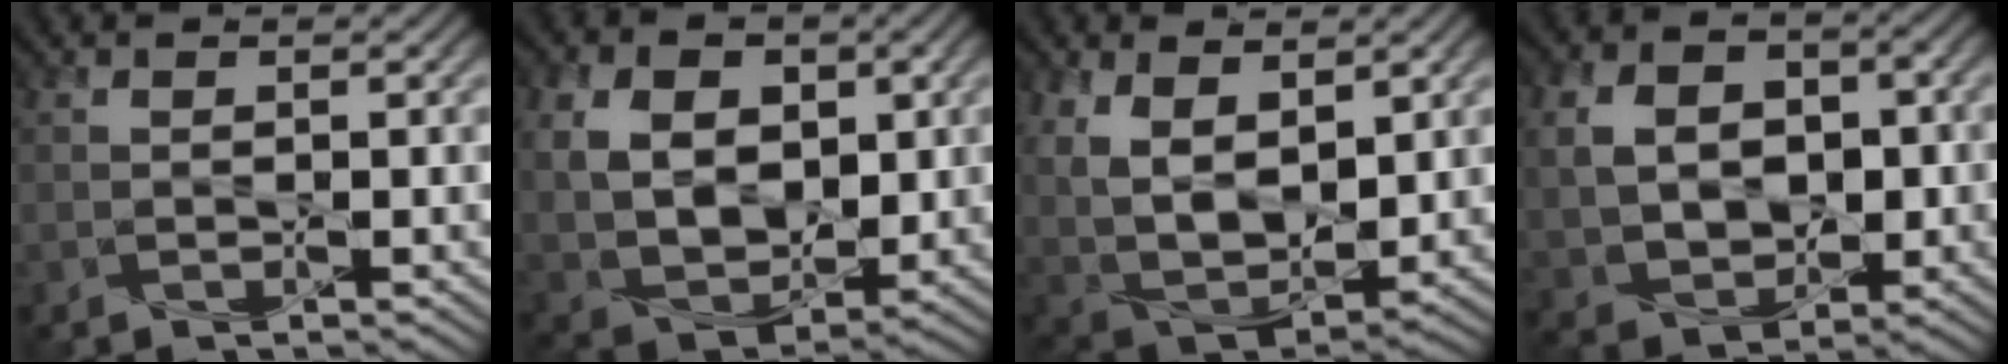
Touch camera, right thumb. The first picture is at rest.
{"total": 11.1, "force": [2.2, 8.0, 7.4], "torque": [-0.182, 0.001, 0.041]}
{"total": 11.1, "force": [3.8, 6.7, 8.1], "torque": [-0.193, -0.014, 0.079]}
{"total": 9.3, "force": [0.2, 7.1, 6.1], "torque": [-0.143, 0.000, 0.012]}